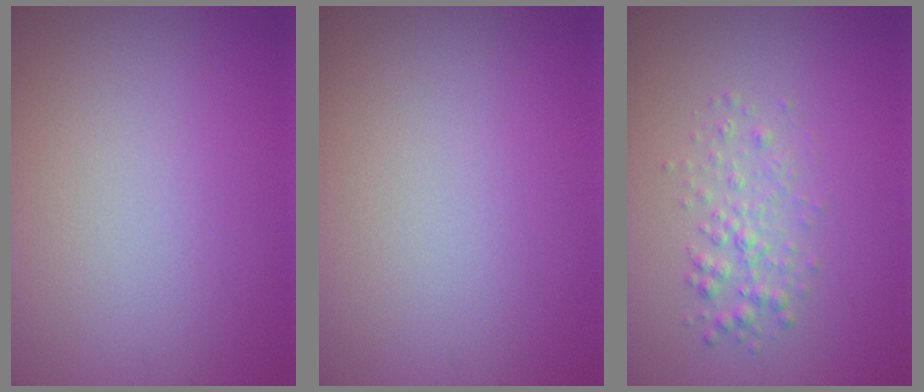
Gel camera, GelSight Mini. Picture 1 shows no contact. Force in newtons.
{"total": 0.0}
{"total": 2.1, "press": 2.1, "slide": 0.0}